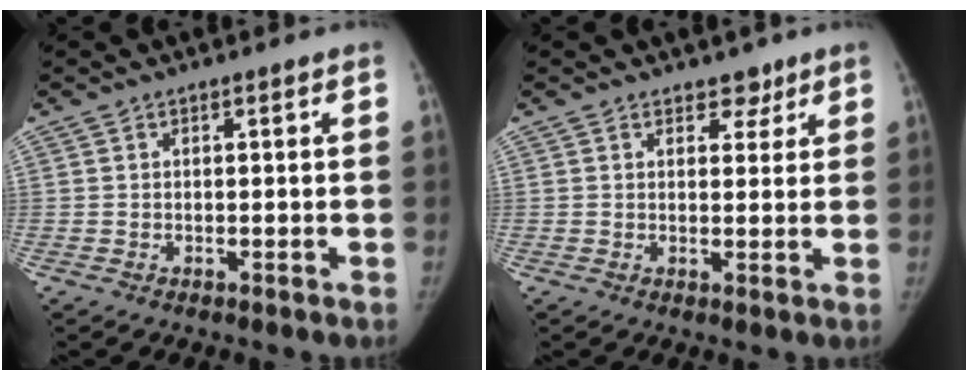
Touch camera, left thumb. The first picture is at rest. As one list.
[{"total": 3.0, "force": [2.2, 2.0, 0.7], "torque": [0.015, -0.012, 0.028]}]